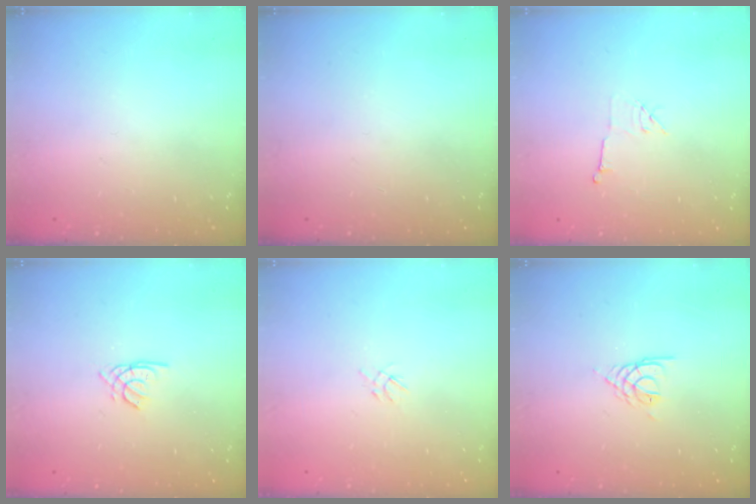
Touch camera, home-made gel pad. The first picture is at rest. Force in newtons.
{"total": 0.0}
{"total": 6.0, "press": 6.0, "slide": 0.5}
{"total": 1.7, "press": 1.7, "slide": 0.4}
{"total": 2.2, "press": 2.2, "slide": 0.5}
{"total": 3.4, "press": 3.4, "slide": 0.6}